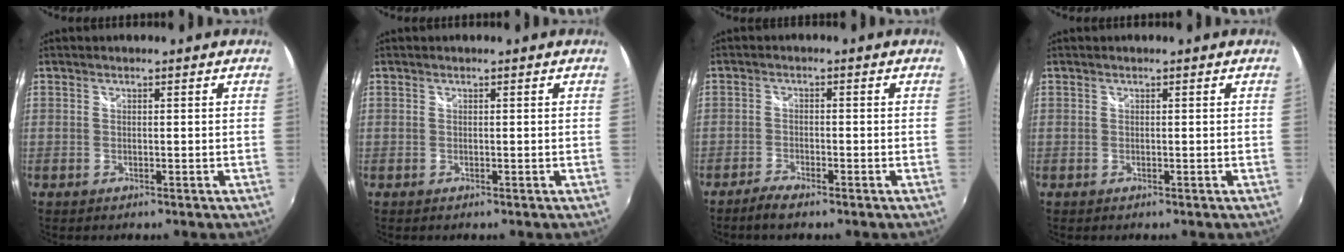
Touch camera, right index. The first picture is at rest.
{"total": 0.0}
{"total": 3.0, "force": [-2.5, 0.5, 1.5], "torque": [-0.050, -0.001, -0.053]}
{"total": 0.0}